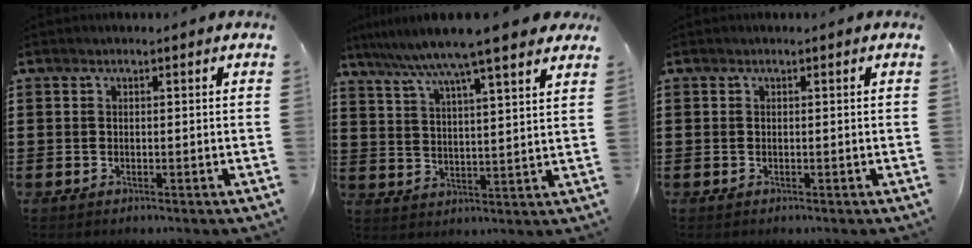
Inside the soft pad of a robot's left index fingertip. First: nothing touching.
{"total": 8.3, "force": [7.0, -0.4, 4.5], "torque": [-0.111, -0.033, 0.116]}
{"total": 0.0}